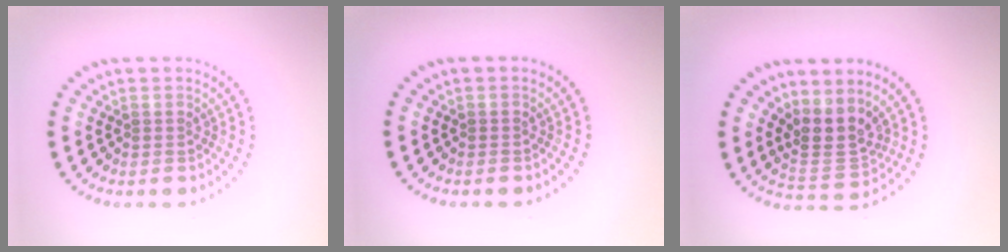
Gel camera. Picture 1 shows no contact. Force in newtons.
{"total": 0.0}
{"total": 3.4, "press": 2.6, "slide": 2.1}